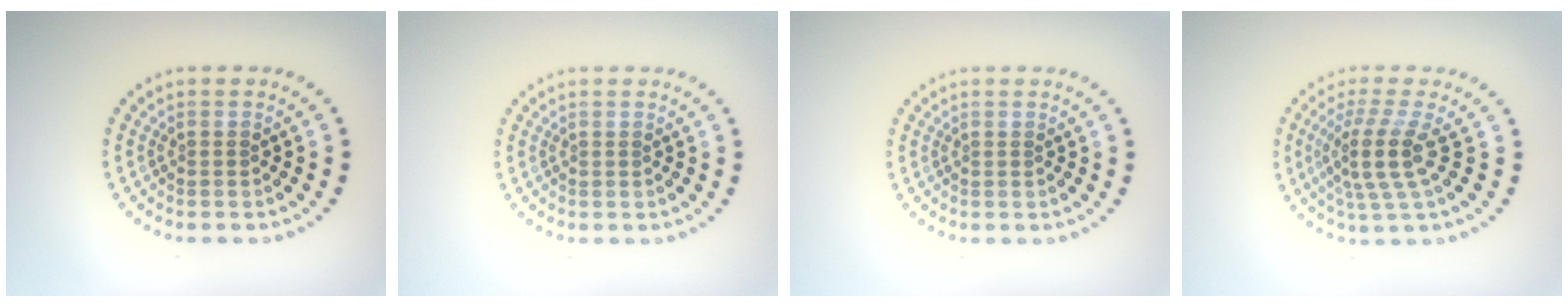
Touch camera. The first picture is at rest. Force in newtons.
{"total": 0.0}
{"total": 0.0}
{"total": 3.9, "press": 2.8, "slide": 2.7}